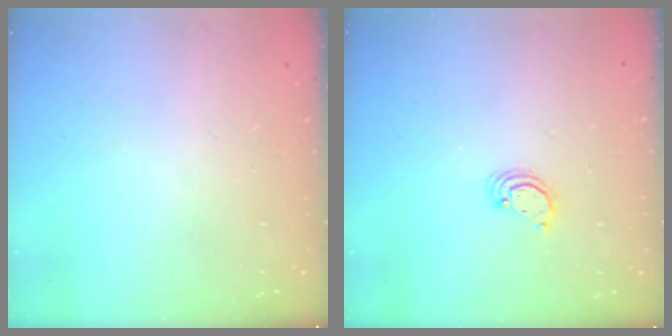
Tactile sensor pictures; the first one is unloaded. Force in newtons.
{"total": 2.8, "press": 2.8, "slide": 0.2}